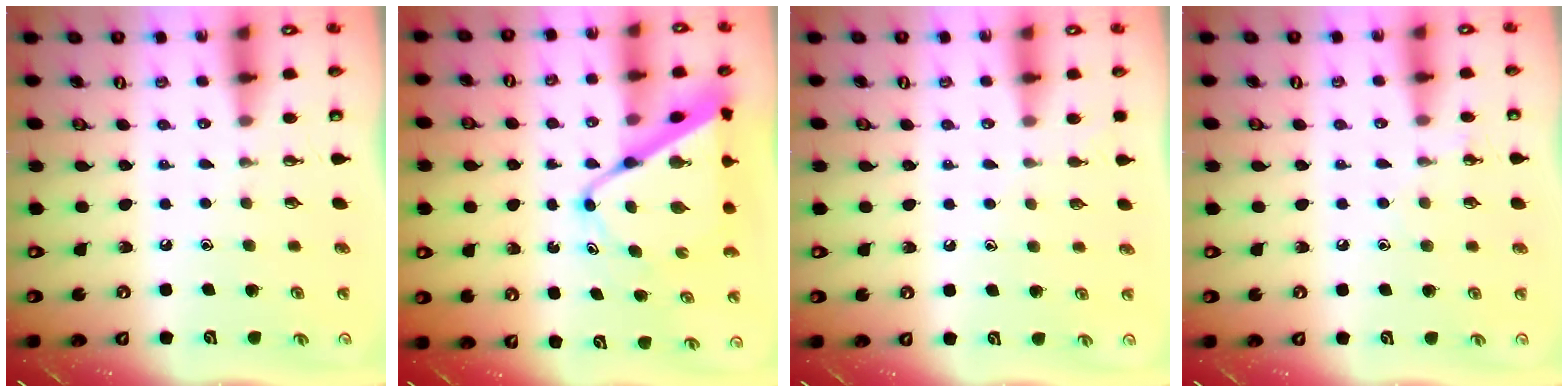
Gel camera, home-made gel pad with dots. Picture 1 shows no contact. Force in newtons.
{"total": 12.2, "press": 12.1, "slide": 1.2}
{"total": 2.9, "press": 2.9, "slide": 0.4}
{"total": 4.8, "press": 4.8, "slide": 0.5}